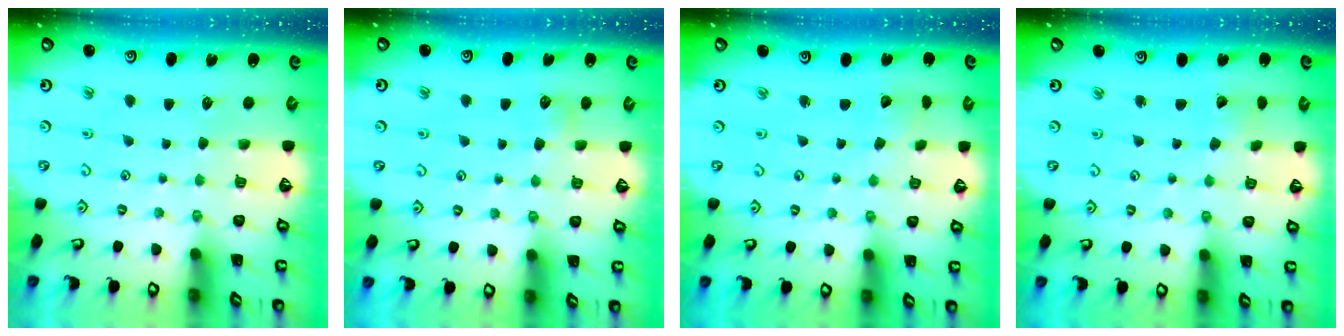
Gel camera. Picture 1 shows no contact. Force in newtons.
{"total": 4.3, "press": 4.2, "slide": 0.5}
{"total": 1.7, "press": 1.7, "slide": 0.1}
{"total": 2.3, "press": 2.3, "slide": 0.1}